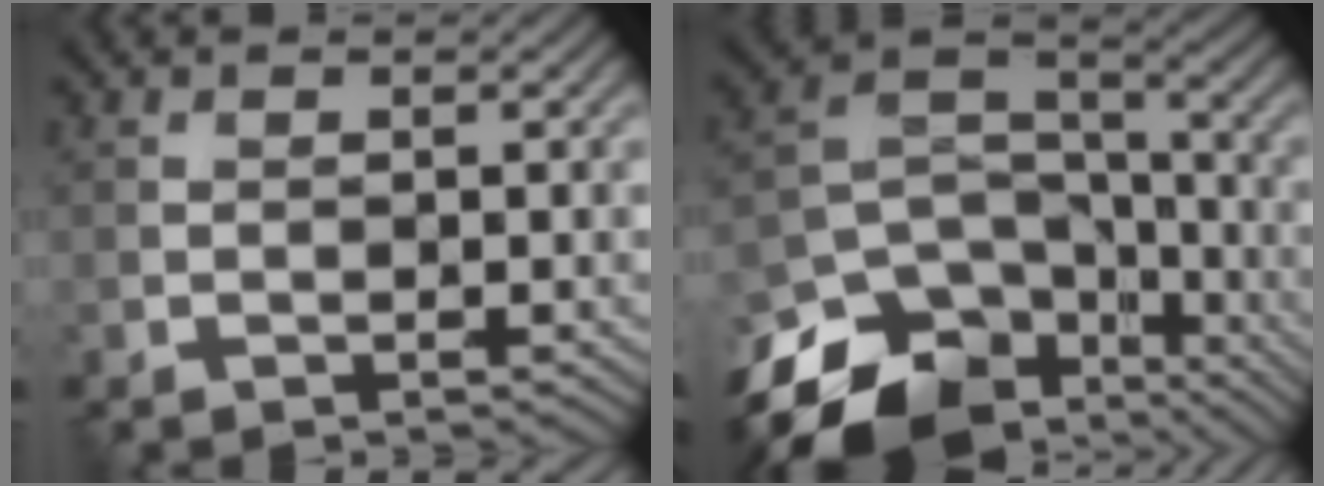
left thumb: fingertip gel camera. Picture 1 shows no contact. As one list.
[{"total": 15.1, "force": [-10.3, 8.7, 6.8], "torque": [-0.172, -0.034, -0.162]}]